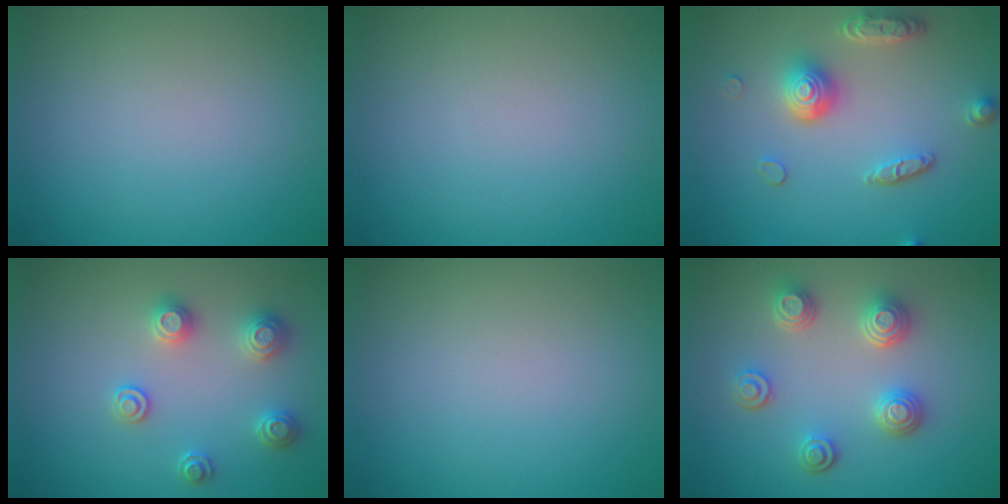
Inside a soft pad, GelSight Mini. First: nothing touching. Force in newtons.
{"total": 0.0}
{"total": 4.6, "press": 3.7, "slide": 2.8}
{"total": 2.8, "press": 2.8, "slide": 0.5}
{"total": 0.0}
{"total": 3.8, "press": 3.3, "slide": 2.0}